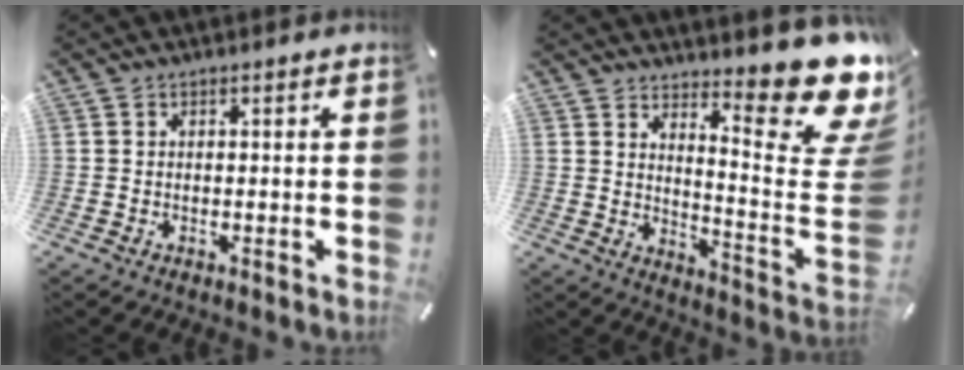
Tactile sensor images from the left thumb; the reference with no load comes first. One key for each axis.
{"total": 18.5, "fx": 13.2, "fy": 4.7, "fz": 12.1, "tx": -0.149, "ty": -0.120, "tz": 0.214}